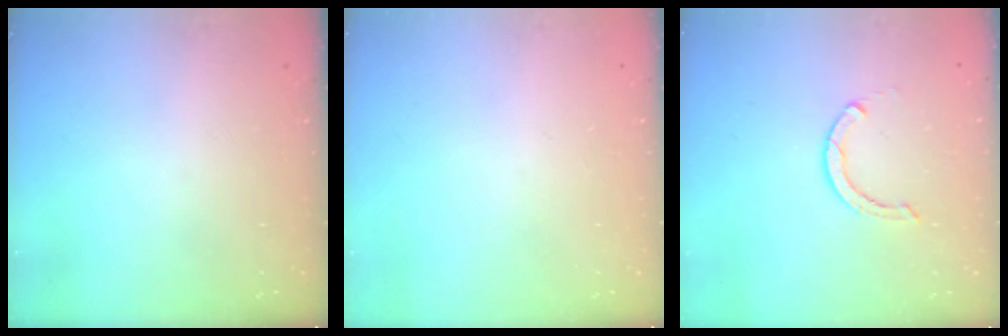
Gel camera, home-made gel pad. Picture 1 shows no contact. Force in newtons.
{"total": 0.0}
{"total": 2.6, "press": 2.6, "slide": 0.1}